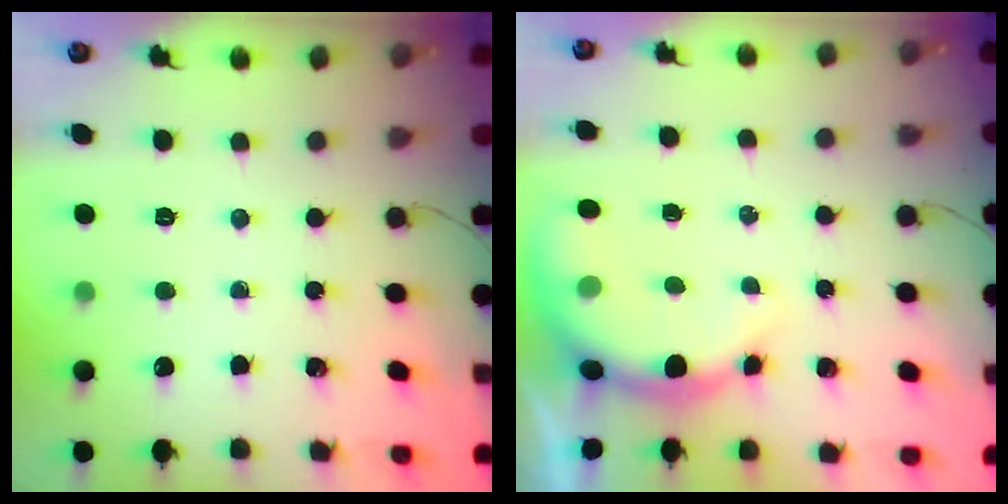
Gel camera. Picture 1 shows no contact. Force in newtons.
{"total": 7.9, "press": 7.7, "slide": 1.4}